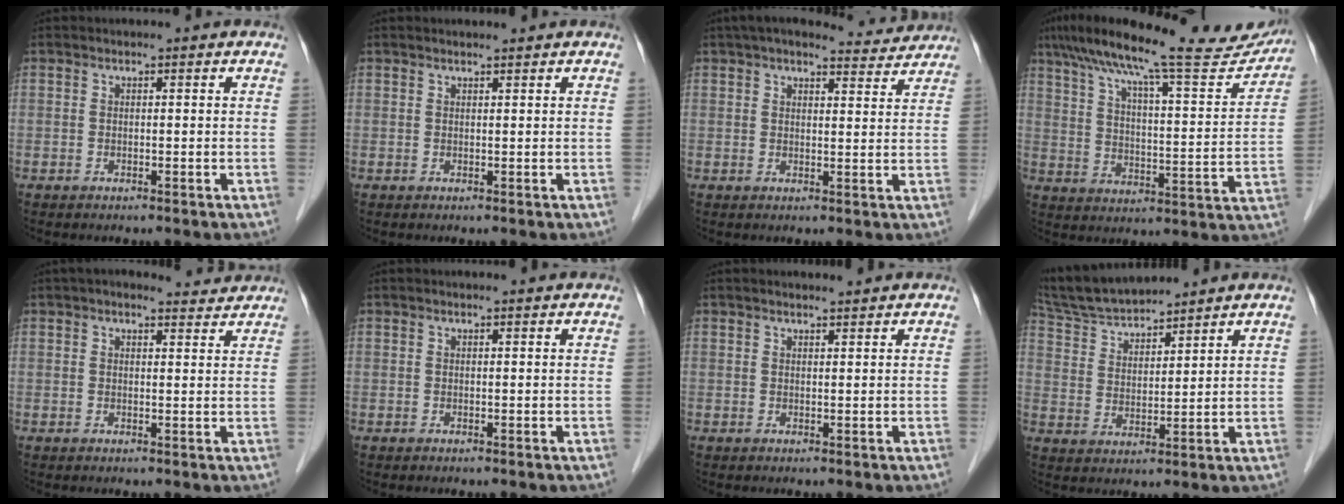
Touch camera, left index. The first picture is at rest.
{"total": 1.2, "force": [1.1, 0.0, 0.4], "torque": [-0.006, 0.007, 0.021]}
{"total": 9.3, "force": [8.6, 1.7, 3.0], "torque": [-0.038, 0.013, 0.103]}
{"total": 23.9, "force": [20.5, 3.2, 11.9], "torque": [-0.198, 0.001, 0.283]}
{"total": 5.3, "force": [4.8, 1.3, 1.6], "torque": [-0.020, 0.018, 0.054]}
{"total": 0.6, "force": [0.5, 0.0, 0.3], "torque": [-0.007, 0.007, 0.009]}
{"total": 2.0, "force": [1.9, 0.1, 0.8], "torque": [-0.011, 0.009, 0.029]}
{"total": 9.7, "force": [9.2, 0.9, 2.7], "torque": [-0.064, 0.021, 0.183]}